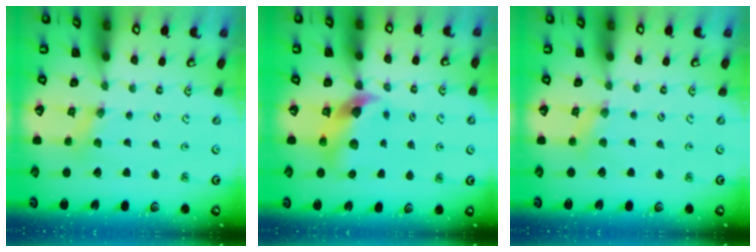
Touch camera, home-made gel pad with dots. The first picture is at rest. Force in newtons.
{"total": 10.1, "press": 10.0, "slide": 1.5}
{"total": 2.7, "press": 2.7, "slide": 0.3}